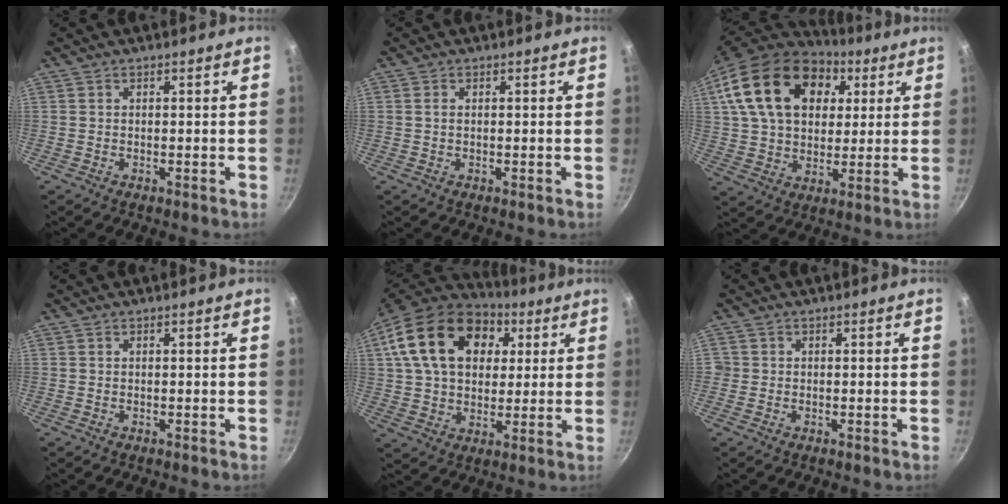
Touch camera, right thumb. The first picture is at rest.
{"total": 0.9, "force": [0.2, 0.5, 0.7], "torque": [-0.013, 0.002, 0.002]}
{"total": 23.4, "force": [8.6, 15.7, 15.0], "torque": [-0.247, -0.001, 0.145]}
{"total": 0.0}
{"total": 22.2, "force": [7.4, 15.2, 14.4], "torque": [-0.236, 0.007, 0.119]}
{"total": 0.8, "force": [-0.2, 0.8, 0.1], "torque": [0.001, 0.002, -0.005]}